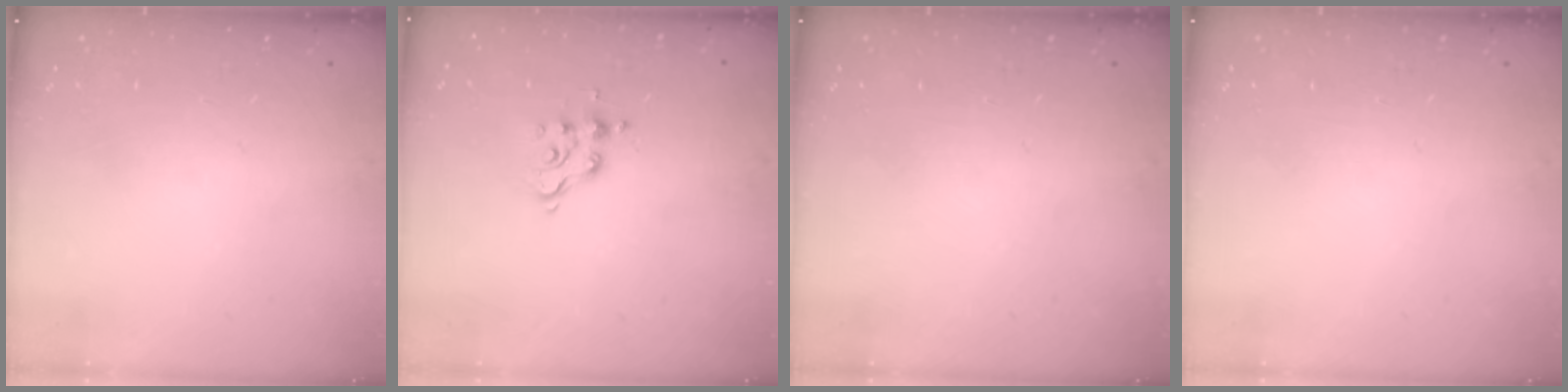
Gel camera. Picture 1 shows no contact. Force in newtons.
{"total": 9.1, "press": 9.0, "slide": 0.9}
{"total": 0.0}
{"total": 0.0}